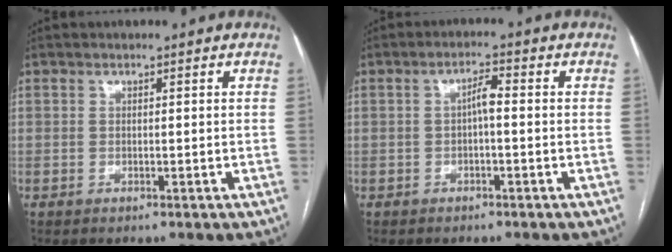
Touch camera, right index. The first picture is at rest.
{"total": 2.6, "force": [-0.2, 0.6, 2.5], "torque": [-0.043, 0.009, -0.003]}